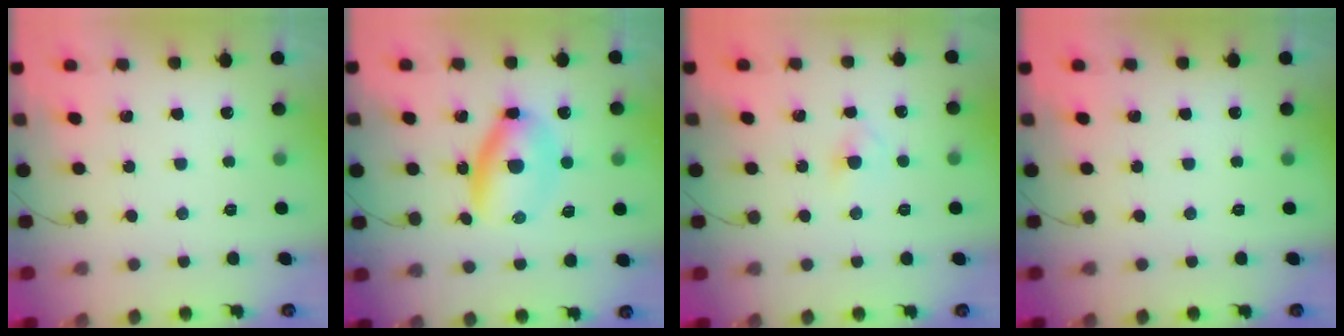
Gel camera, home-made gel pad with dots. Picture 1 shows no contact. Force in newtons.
{"total": 7.0, "press": 6.9, "slide": 1.1}
{"total": 2.5, "press": 2.4, "slide": 0.6}
{"total": 0.0}